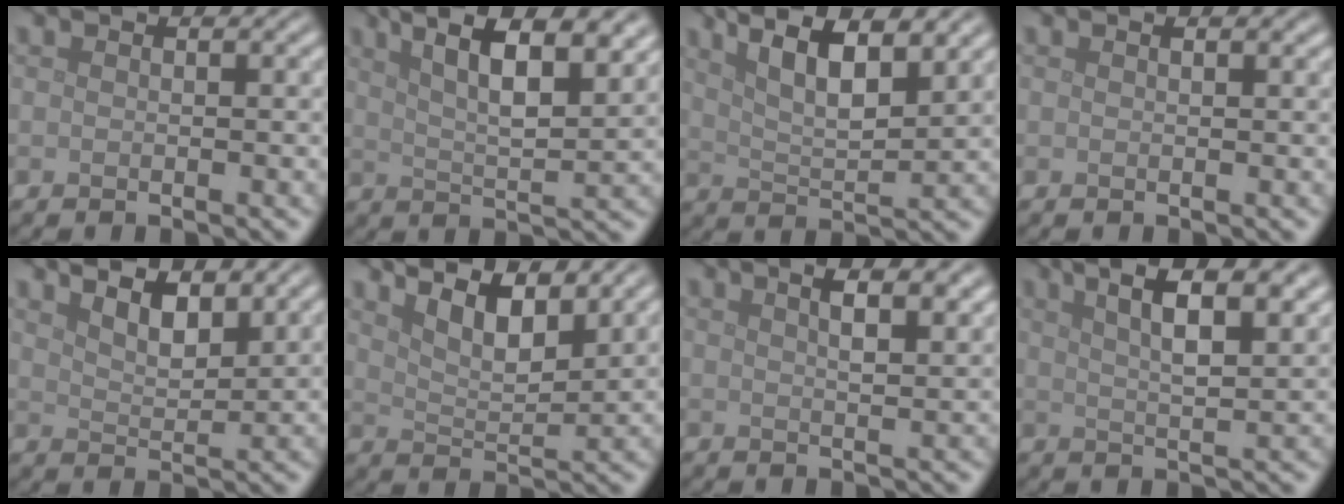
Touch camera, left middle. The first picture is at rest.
{"total": 10.9, "force": [6.6, 3.5, 7.9], "torque": [-0.114, 0.032, 0.076]}
{"total": 7.9, "force": [5.0, 2.3, 5.7], "torque": [-0.087, 0.019, 0.064]}
{"total": 0.7, "force": [0.5, 0.1, 0.5], "torque": [-0.009, 0.002, 0.008]}
{"total": 3.7, "force": [2.9, 1.1, 2.0], "torque": [-0.032, 0.004, 0.040]}
{"total": 5.1, "force": [3.6, 1.5, 3.3], "torque": [-0.057, 0.007, 0.052]}
{"total": 5.3, "force": [2.9, 2.0, 4.0], "torque": [-0.030, 0.023, 0.021]}
{"total": 8.5, "force": [4.7, 2.8, 6.5], "torque": [-0.080, 0.031, 0.050]}